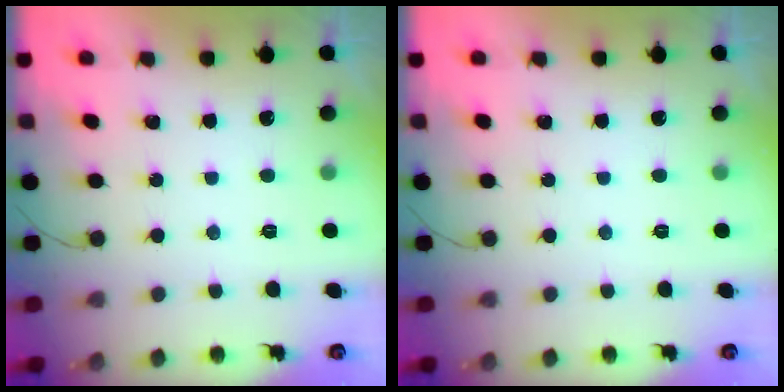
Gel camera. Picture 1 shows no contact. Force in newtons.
{"total": 0.0}